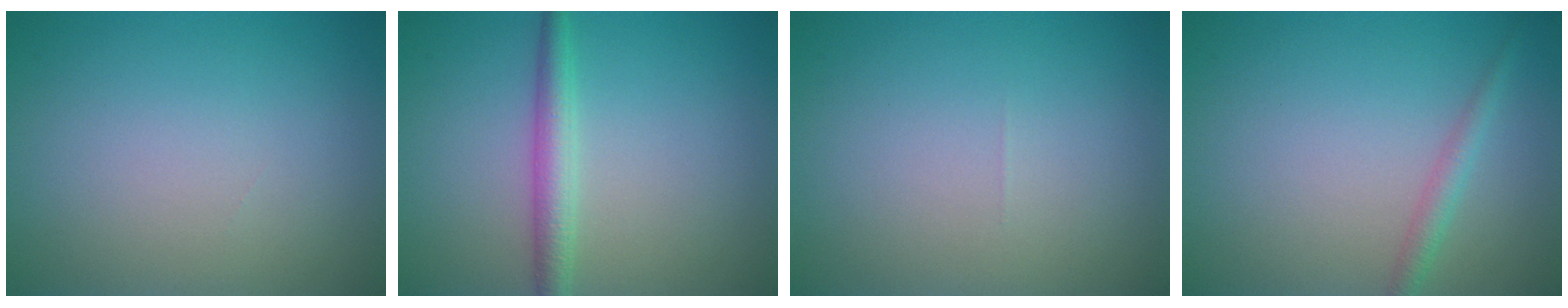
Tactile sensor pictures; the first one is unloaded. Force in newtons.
{"total": 2.7, "press": 2.7, "slide": 0.0}
{"total": 0.0}
{"total": 1.6, "press": 1.6, "slide": 0.1}